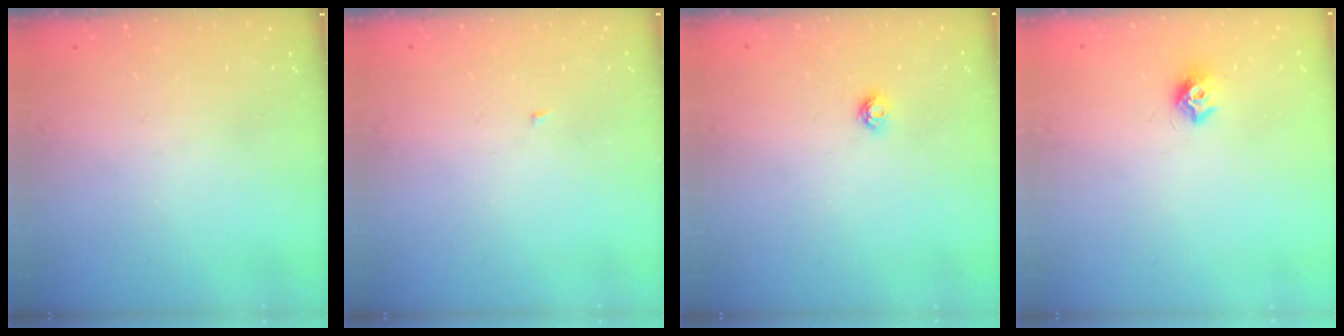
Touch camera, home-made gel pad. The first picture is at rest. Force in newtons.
{"total": 1.8, "press": 1.8, "slide": 0.2}
{"total": 3.6, "press": 3.5, "slide": 0.3}
{"total": 7.7, "press": 7.7, "slide": 0.7}